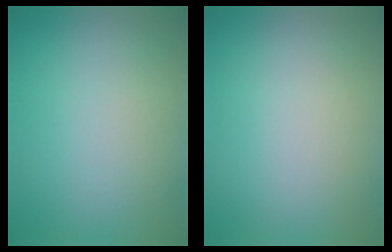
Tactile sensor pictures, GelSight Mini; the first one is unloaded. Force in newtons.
{"total": 0.0}